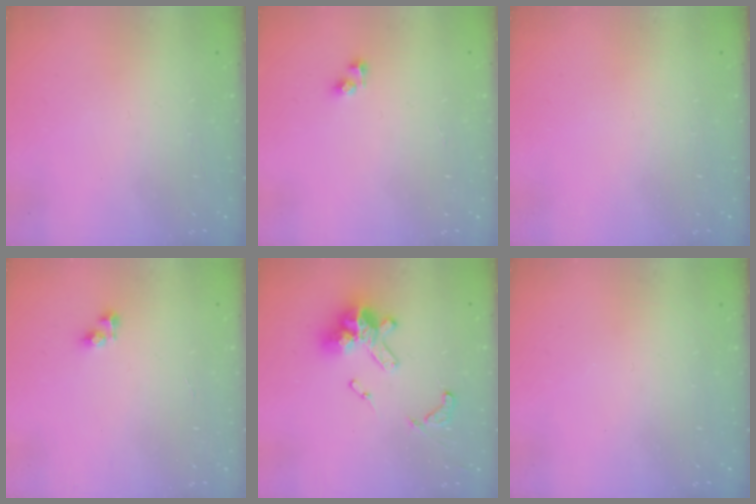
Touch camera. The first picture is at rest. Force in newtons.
{"total": 3.9, "press": 3.9, "slide": 0.3}
{"total": 0.0}
{"total": 4.0, "press": 3.9, "slide": 0.6}
{"total": 15.1, "press": 15.0, "slide": 1.6}
{"total": 0.0}